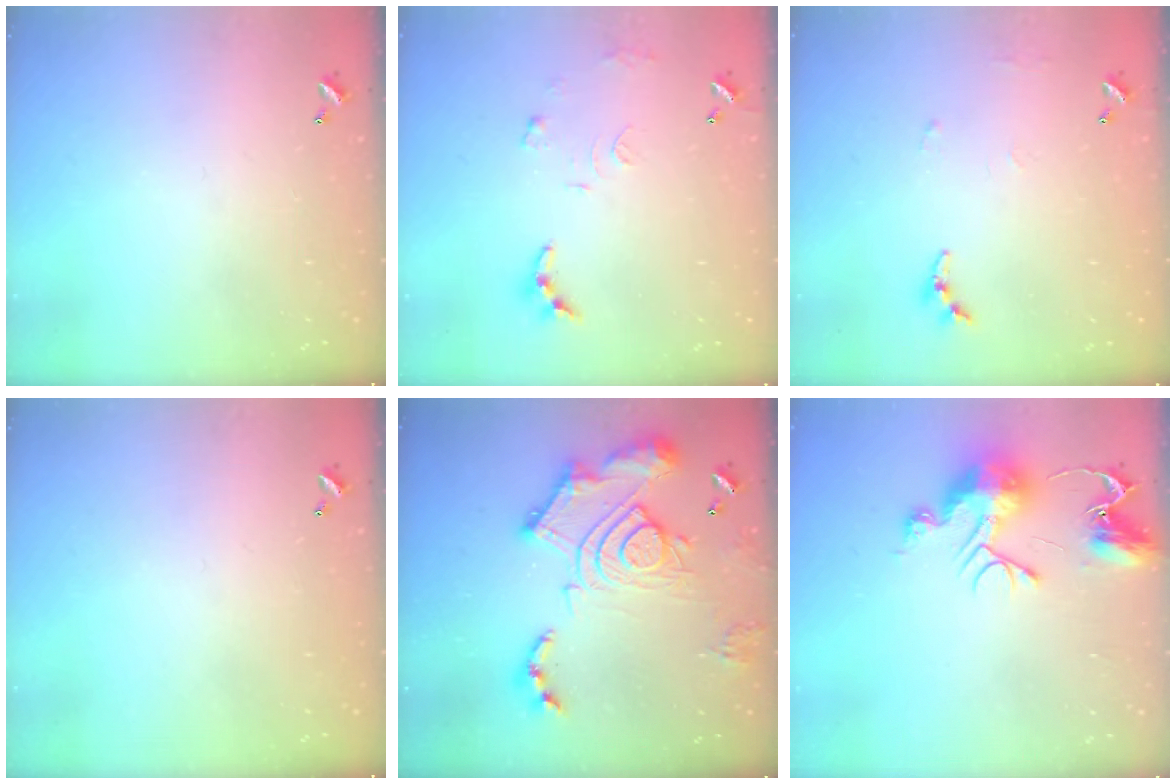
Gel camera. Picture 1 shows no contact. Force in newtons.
{"total": 9.3, "press": 9.3, "slide": 0.6}
{"total": 5.2, "press": 5.2, "slide": 0.5}
{"total": 0.0}
{"total": 21.5, "press": 21.4, "slide": 2.5}
{"total": 12.0, "press": 12.0, "slide": 1.1}